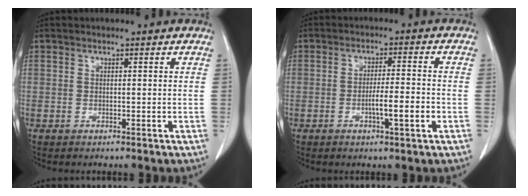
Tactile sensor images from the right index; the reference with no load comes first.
{"total": 5.4, "force": [-1.6, 0.3, 5.2], "torque": [-0.084, -0.004, -0.026]}